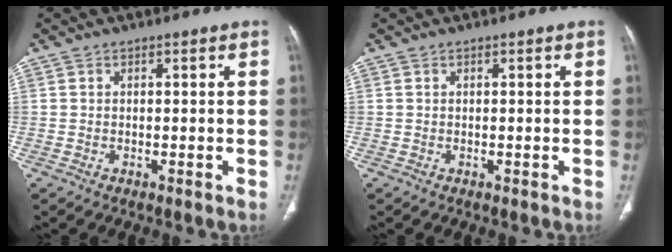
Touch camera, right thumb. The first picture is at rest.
{"total": 0.0}